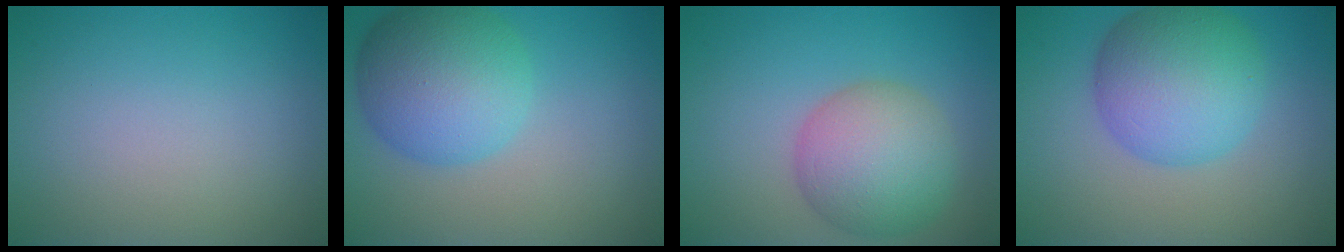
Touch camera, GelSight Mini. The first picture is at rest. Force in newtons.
{"total": 8.1, "press": 8.1, "slide": 0.2}
{"total": 6.6, "press": 6.5, "slide": 0.3}
{"total": 8.0, "press": 8.0, "slide": 0.2}